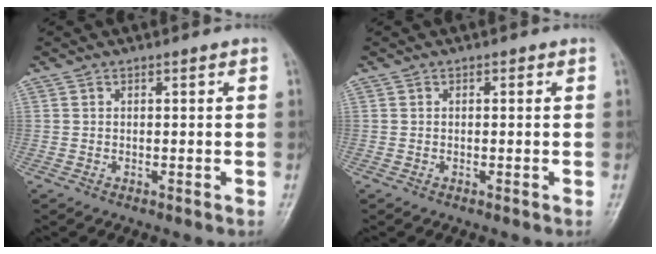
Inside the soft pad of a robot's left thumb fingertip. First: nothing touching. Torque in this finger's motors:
{"motor_torque": [-0.11, 0.14, -0.04, -0.10, 0.00]}